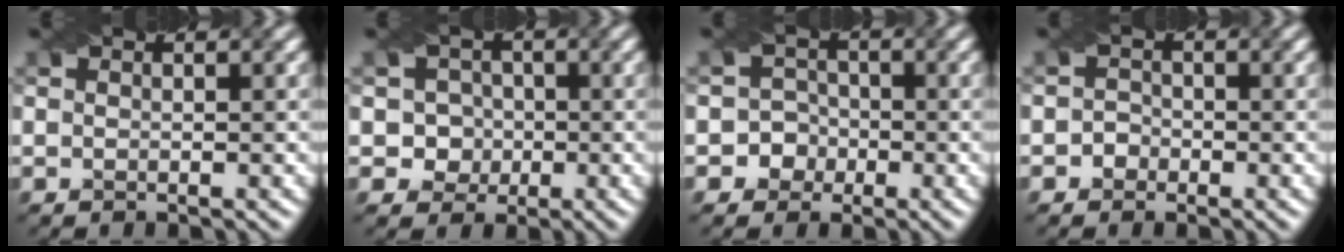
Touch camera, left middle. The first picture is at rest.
{"total": 3.3, "force": [-0.3, 3.2, 0.9], "torque": [0.005, 0.011, -0.014]}
{"total": 3.2, "force": [-1.2, 3.0, 0.1], "torque": [0.033, 0.009, -0.031]}
{"total": 1.2, "force": [-0.5, 1.0, 0.1], "torque": [0.004, 0.003, -0.011]}